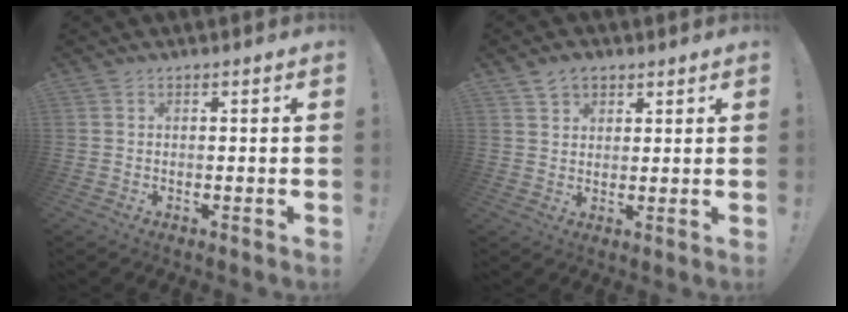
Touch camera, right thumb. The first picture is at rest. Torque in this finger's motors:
{"motor_torque": [-0.29, 0.24, -0.29, 0.16, 0.04]}